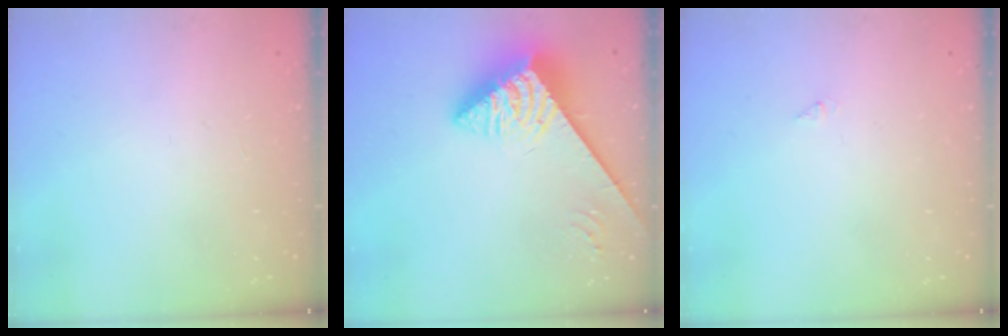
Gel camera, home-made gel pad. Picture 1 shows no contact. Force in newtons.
{"total": 4.8, "press": 4.8, "slide": 0.5}
{"total": 0.0}